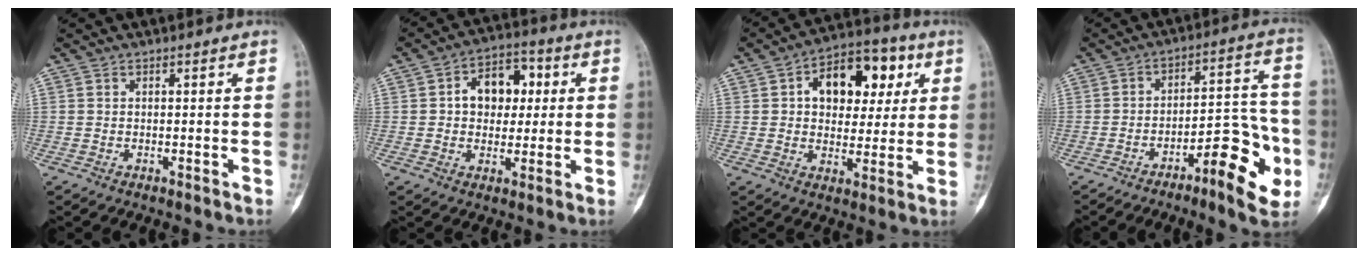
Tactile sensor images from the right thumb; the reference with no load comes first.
{"total": 10.4, "force": [1.8, 7.5, 7.0], "torque": [-0.064, 0.015, 0.022]}
{"total": 15.3, "force": [4.6, 10.0, 10.6], "torque": [-0.107, 0.011, 0.065]}
{"total": 13.6, "force": [-6.0, 4.4, 11.4], "torque": [-0.131, 0.050, -0.086]}